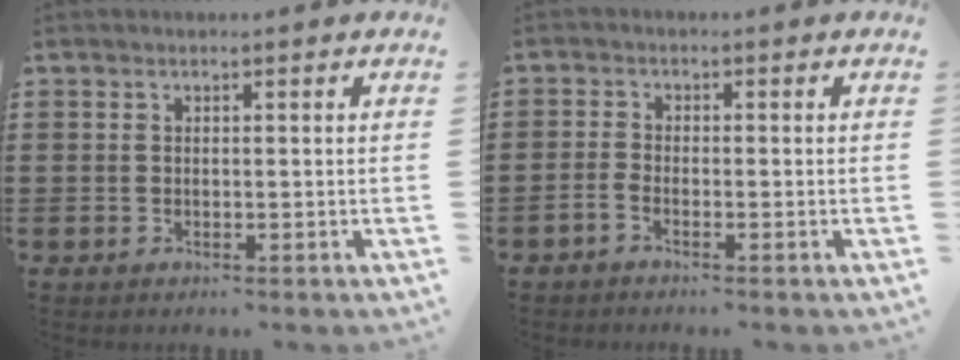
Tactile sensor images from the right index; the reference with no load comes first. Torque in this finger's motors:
{"motor_torque": [0.25, 0.82, -0.09, -0.02]}